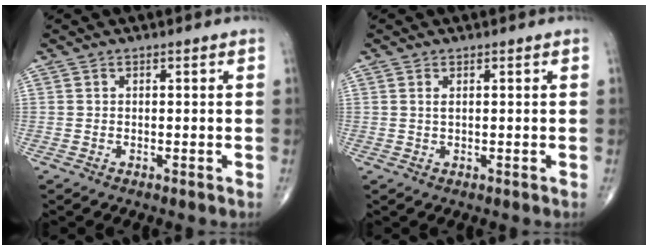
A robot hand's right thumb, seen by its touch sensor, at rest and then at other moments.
{"total": 1.0, "force": [0.4, 0.3, 0.8], "torque": [-0.019, 0.002, 0.009]}